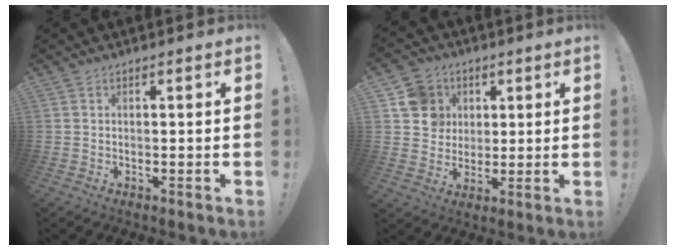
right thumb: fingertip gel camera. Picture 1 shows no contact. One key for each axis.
{"total": 11.1, "fx": 3.7, "fy": 10.0, "fz": 3.0, "tx": -0.037, "ty": -0.013, "tz": 0.078}